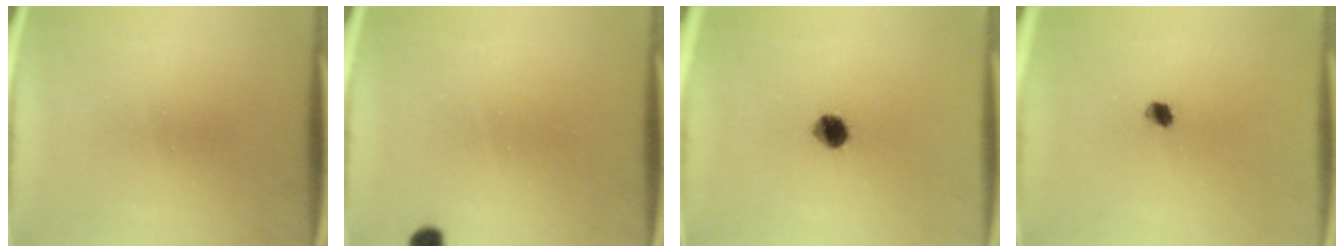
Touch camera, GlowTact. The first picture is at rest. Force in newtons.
{"total": 1.8}
{"total": 5.3}
{"total": 2.1}